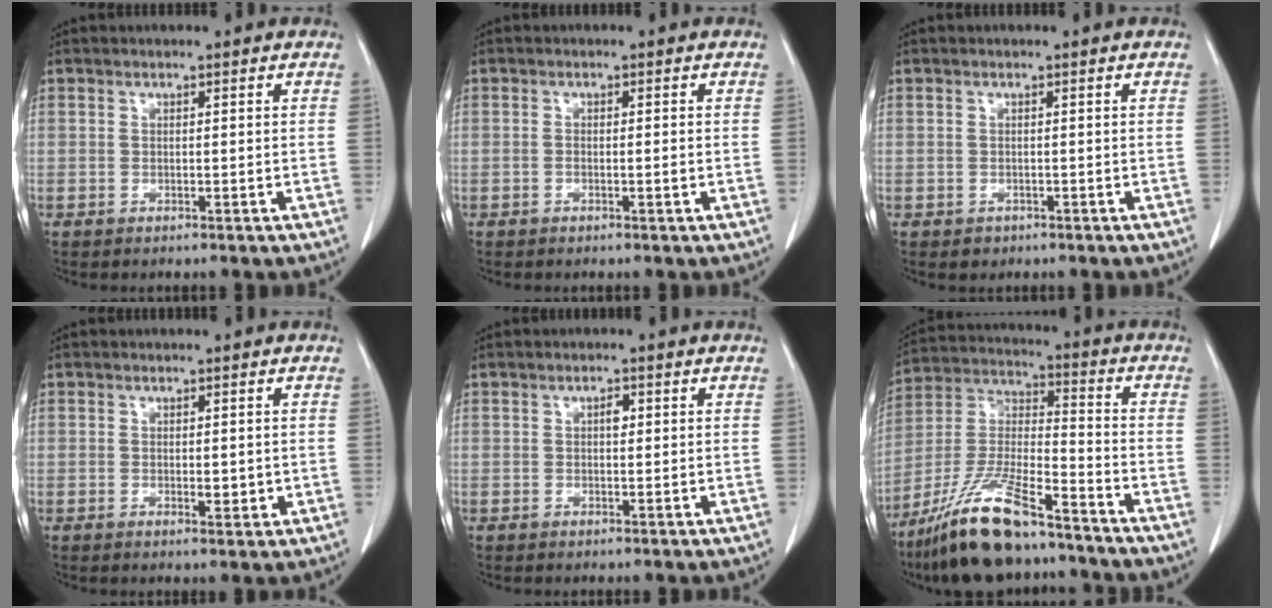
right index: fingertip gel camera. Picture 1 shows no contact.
{"total": 0.9, "force": [-0.3, 0.1, 0.9], "torque": [-0.014, 0.001, -0.005]}
{"total": 1.1, "force": [-0.6, 0.9, 0.1], "torque": [-0.004, 0.003, -0.005]}
{"total": 1.9, "force": [-0.1, 1.0, 1.7], "torque": [-0.020, -0.003, 0.001]}
{"total": 1.8, "force": [0.5, 0.8, 1.5], "torque": [-0.024, 0.002, 0.007]}
{"total": 16.5, "force": [-12.5, 3.1, 10.2], "torque": [-0.219, -0.018, -0.230]}